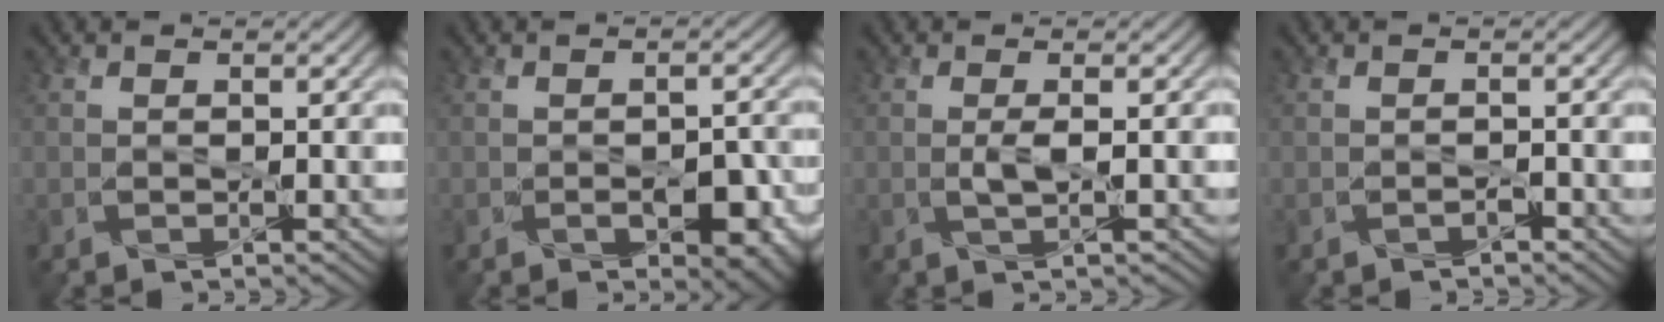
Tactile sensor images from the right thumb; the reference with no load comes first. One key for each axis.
{"total": 5.1, "fx": -1.8, "fy": 2.7, "fz": 3.9, "tx": -0.054, "ty": -0.012, "tz": -0.020}
{"total": 1.7, "fx": 0.1, "fy": 0.2, "fz": 1.7, "tx": -0.038, "ty": 0.001, "tz": 0.000}
{"total": 0.7, "fx": -0.6, "fy": 0.2, "fz": 0.3, "tx": -0.003, "ty": 0.000, "tz": -0.009}